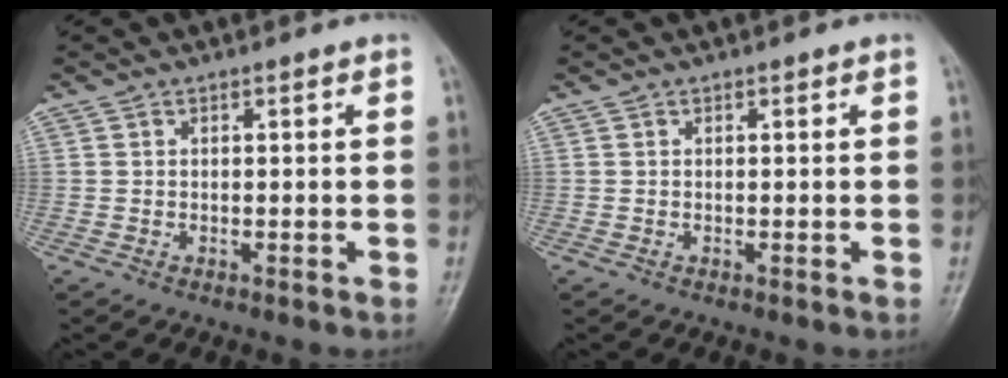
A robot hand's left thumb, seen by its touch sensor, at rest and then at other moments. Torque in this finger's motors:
{"motor_torque": [-0.01, 0.01, 0.00, 0.00, 0.00]}